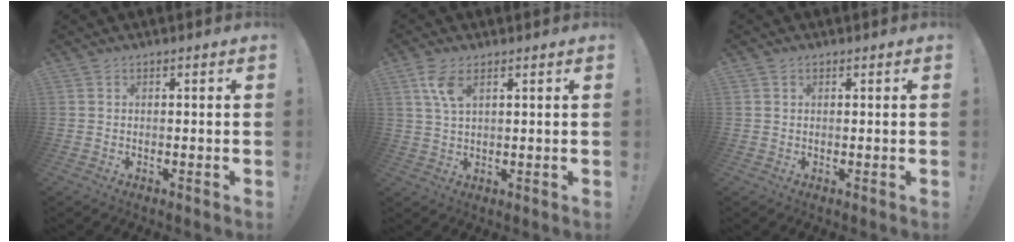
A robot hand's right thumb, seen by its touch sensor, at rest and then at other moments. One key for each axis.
{"total": 6.3, "fx": 3.1, "fy": 2.5, "fz": 4.8, "tx": -0.095, "ty": -0.011, "tz": 0.056}
{"total": 1.0, "fx": 0.5, "fy": 0.8, "fz": 0.2, "tx": 0.002, "ty": 0.000, "tz": 0.009}